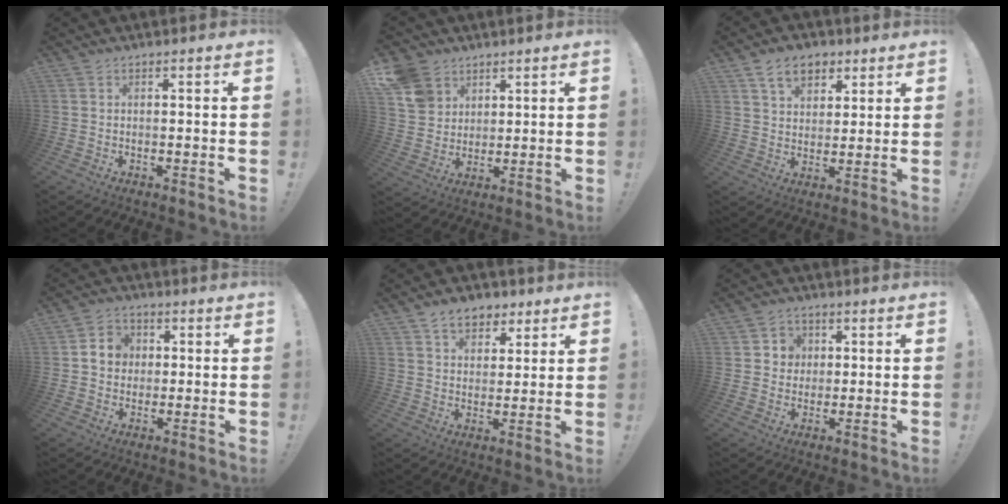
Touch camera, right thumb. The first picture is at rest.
{"total": 10.5, "force": [6.1, 7.9, 3.0], "torque": [-0.052, -0.029, 0.126]}
{"total": 9.2, "force": [5.1, 6.1, 4.6], "torque": [-0.078, -0.009, 0.098]}
{"total": 6.9, "force": [0.9, 6.3, 2.7], "torque": [-0.041, 0.010, 0.020]}
{"total": 8.7, "force": [5.1, 6.1, 3.5], "torque": [-0.051, -0.021, 0.098]}
{"total": 5.0, "force": [0.8, 4.8, 1.0], "torque": [-0.018, 0.001, 0.015]}